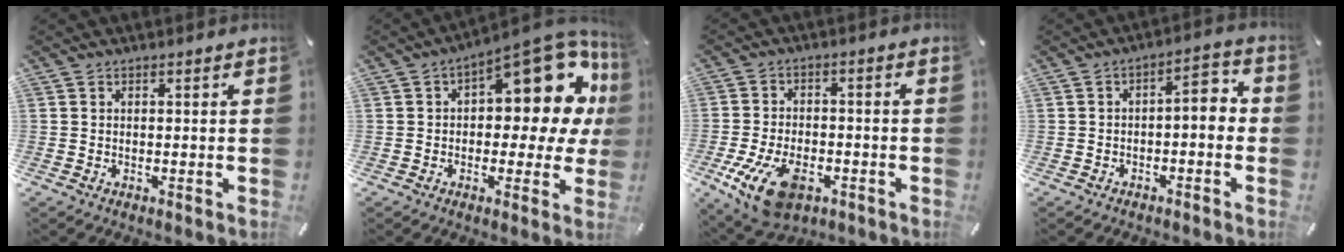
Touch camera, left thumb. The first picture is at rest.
{"total": 16.0, "force": [6.7, 7.7, 12.3], "torque": [-0.148, -0.058, 0.110]}
{"total": 12.8, "force": [-5.7, 7.4, 8.7], "torque": [-0.173, 0.016, -0.099]}
{"total": 5.3, "force": [-1.3, 2.7, 4.4], "torque": [-0.059, 0.004, -0.037]}